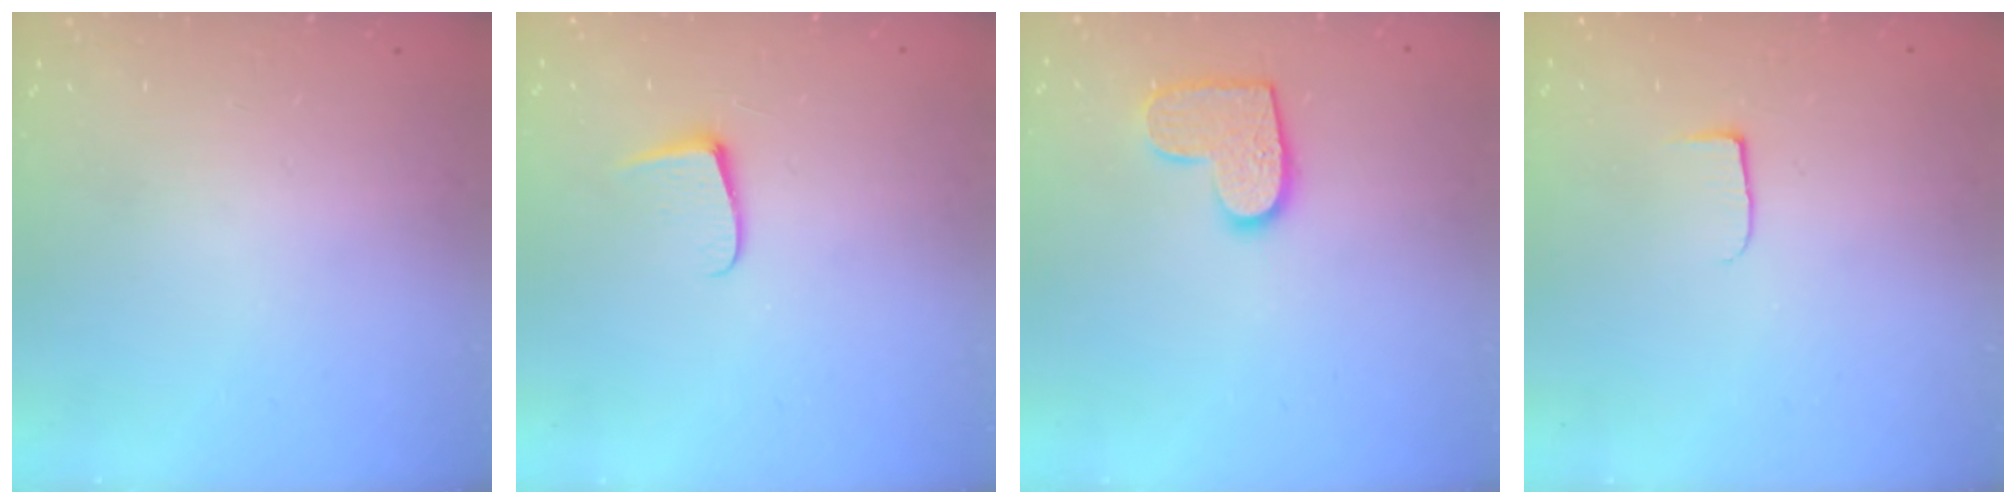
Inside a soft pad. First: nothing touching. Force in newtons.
{"total": 5.9, "press": 5.8, "slide": 0.5}
{"total": 10.5, "press": 10.5, "slide": 0.6}
{"total": 5.0, "press": 4.9, "slide": 0.6}